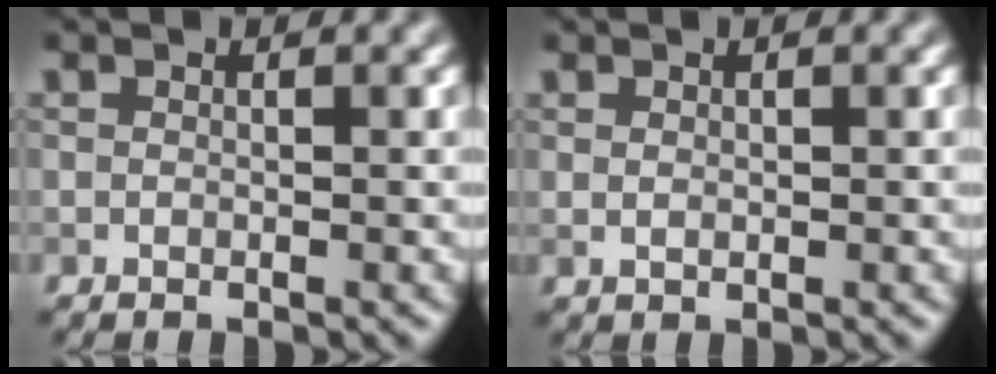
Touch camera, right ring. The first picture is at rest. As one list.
[{"total": 0.6, "force": [0.2, 0.4, 0.4], "torque": [-0.009, 0.000, 0.006]}]